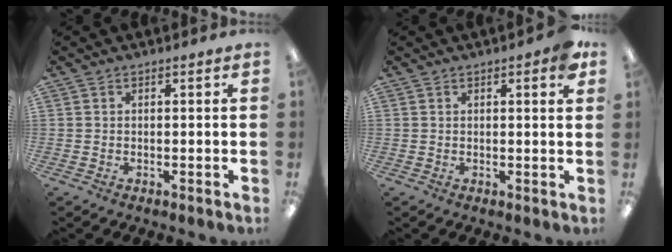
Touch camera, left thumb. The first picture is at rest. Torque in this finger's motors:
{"motor_torque": [0.65, 0.60, 0.80, -0.14, 0.00]}